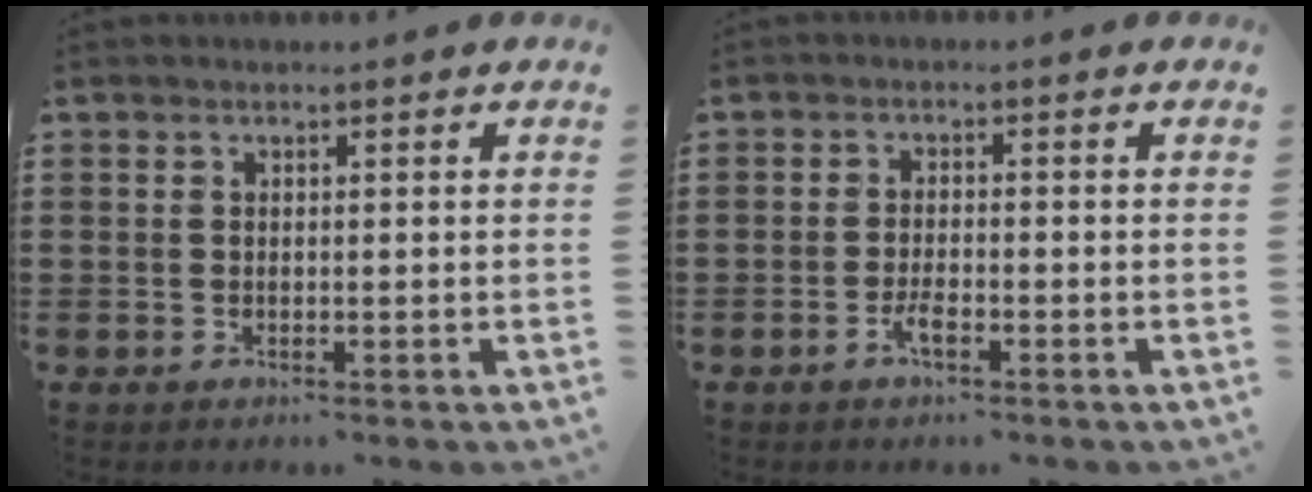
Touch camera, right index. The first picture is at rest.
{"total": 2.5, "force": [-1.4, 0.6, 2.0], "torque": [-0.042, 0.000, -0.029]}